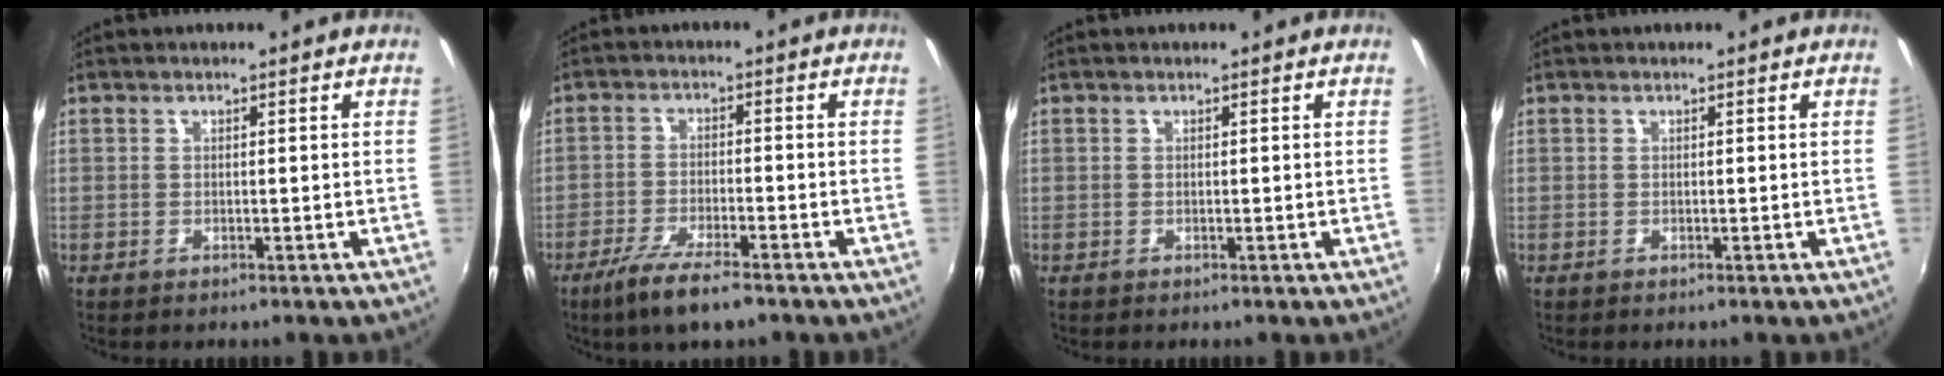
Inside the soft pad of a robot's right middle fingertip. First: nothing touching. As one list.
[{"total": 7.9, "force": [-5.8, 0.6, 5.3], "torque": [-0.124, -0.024, -0.108]}, {"total": 0.0}, {"total": 0.0}]